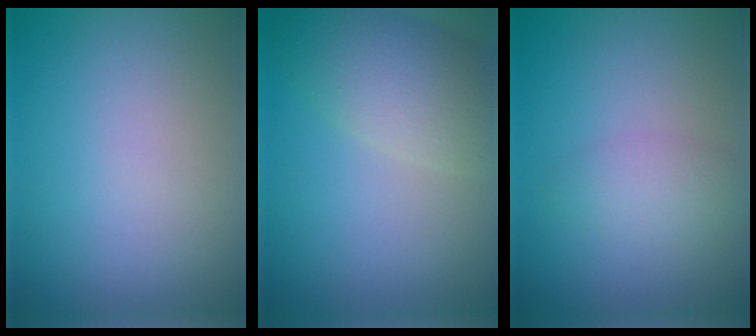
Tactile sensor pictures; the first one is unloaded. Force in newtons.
{"total": 5.1, "press": 5.1, "slide": 0.3}
{"total": 2.3, "press": 2.3, "slide": 0.0}